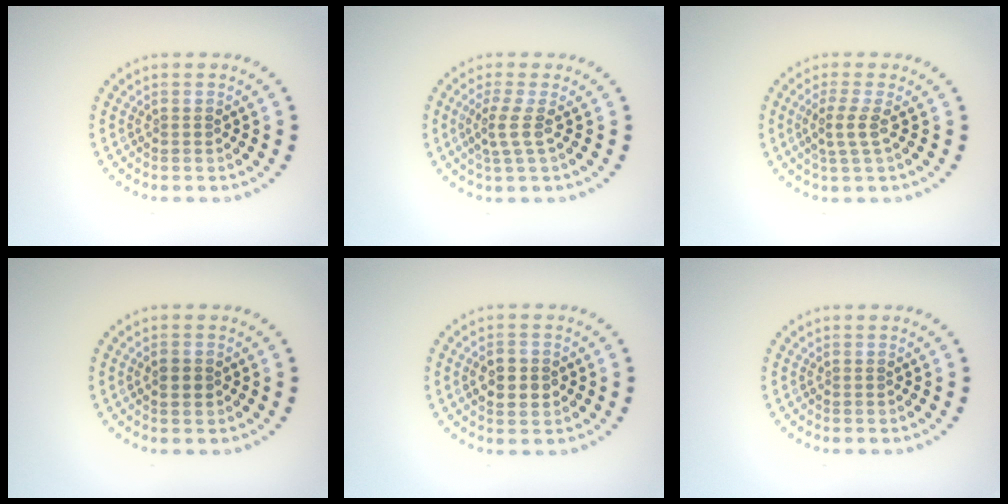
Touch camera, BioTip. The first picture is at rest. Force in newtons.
{"total": 2.1, "press": 1.5, "slide": 1.5}
{"total": 2.2, "press": 1.6, "slide": 1.5}
{"total": 1.7, "press": 1.7, "slide": 0.1}
{"total": 2.9, "press": 2.9, "slide": 0.1}
{"total": 0.0}